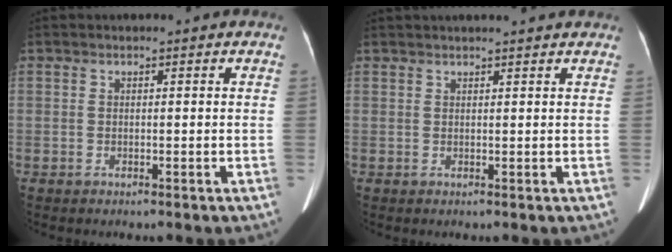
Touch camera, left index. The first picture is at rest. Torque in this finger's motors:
{"motor_torque": [0.50, -0.73, 0.18, 0.02]}